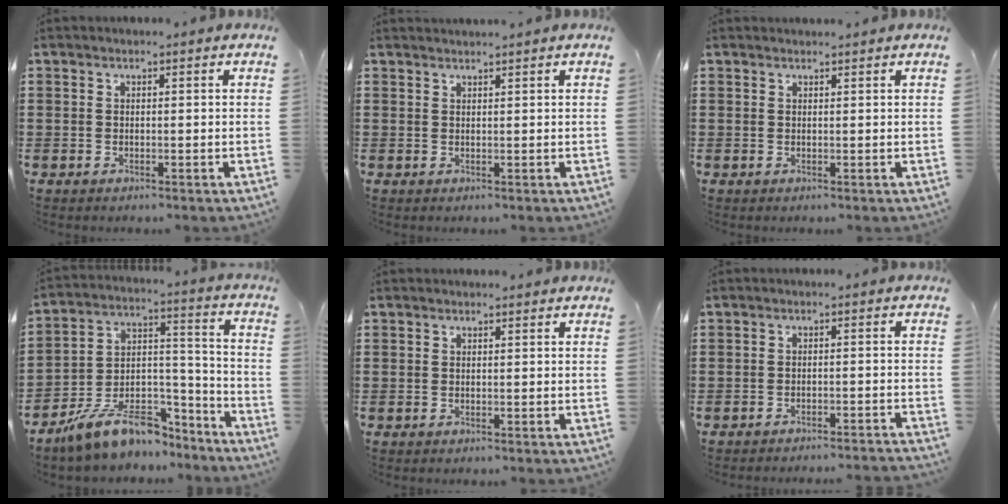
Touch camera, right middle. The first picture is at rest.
{"total": 1.2, "force": [1.2, -0.3, 0.1], "torque": [-0.002, -0.003, 0.023]}
{"total": 0.8, "force": [0.8, -0.1, 0.0], "torque": [-0.001, -0.001, 0.016]}
{"total": 9.9, "force": [-8.2, 4.1, 3.8], "torque": [-0.080, 0.019, -0.157]}
{"total": 0.0}
{"total": 2.0, "force": [-2.0, -0.3, 0.2], "torque": [-0.004, 0.004, -0.041]}